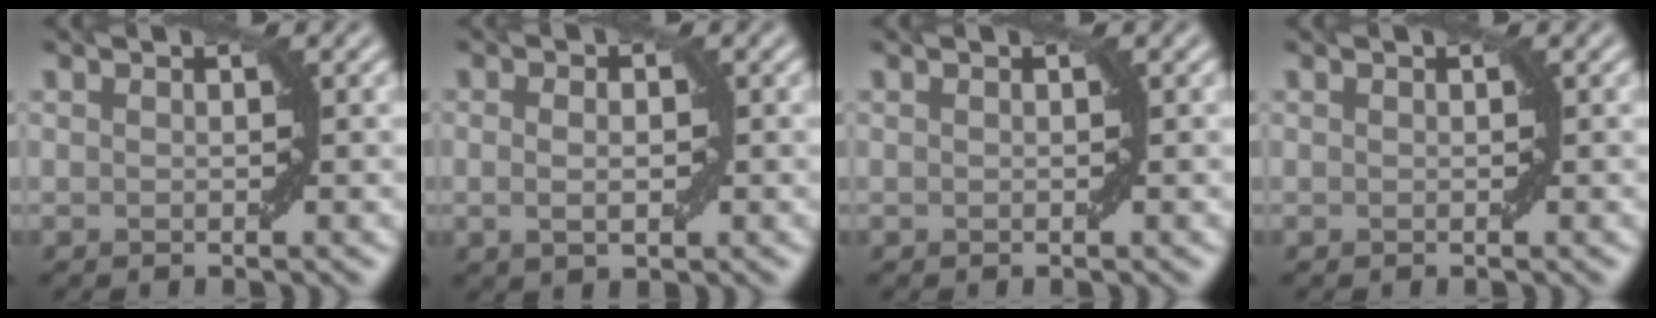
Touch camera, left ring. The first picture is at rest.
{"total": 2.2, "force": [0.0, 1.2, 1.8], "torque": [-0.025, 0.002, -0.001]}
{"total": 0.0}
{"total": 0.0}